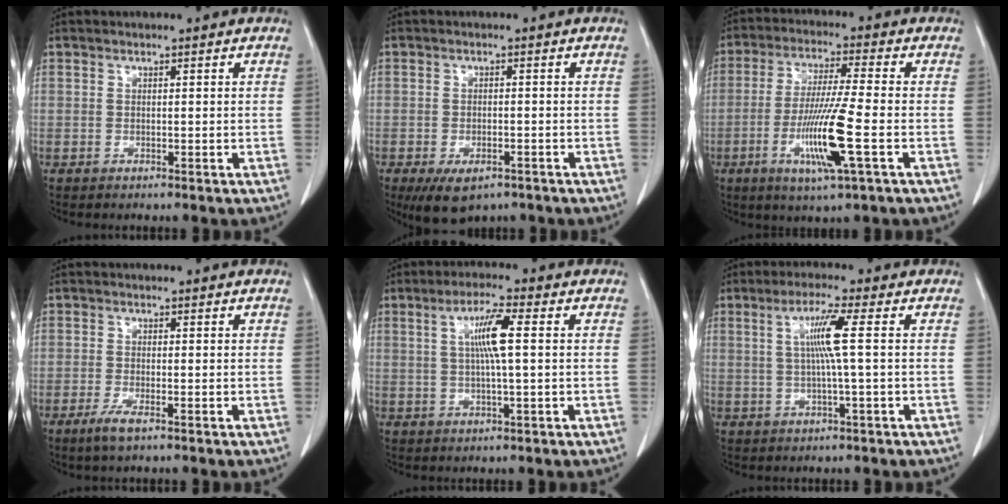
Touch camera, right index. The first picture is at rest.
{"total": 6.7, "force": [-4.4, 3.1, 4.0], "torque": [-0.067, -0.008, -0.064]}
{"total": 11.5, "force": [-3.5, -0.4, 11.0], "torque": [-0.216, -0.019, -0.068]}
{"total": 2.6, "force": [-1.6, 0.3, 2.1], "torque": [-0.045, -0.007, -0.032]}
{"total": 6.2, "force": [1.1, 0.1, 6.1], "torque": [-0.112, 0.003, 0.020]}
{"total": 5.8, "force": [0.9, -1.0, 5.7], "torque": [-0.107, 0.004, 0.020]}